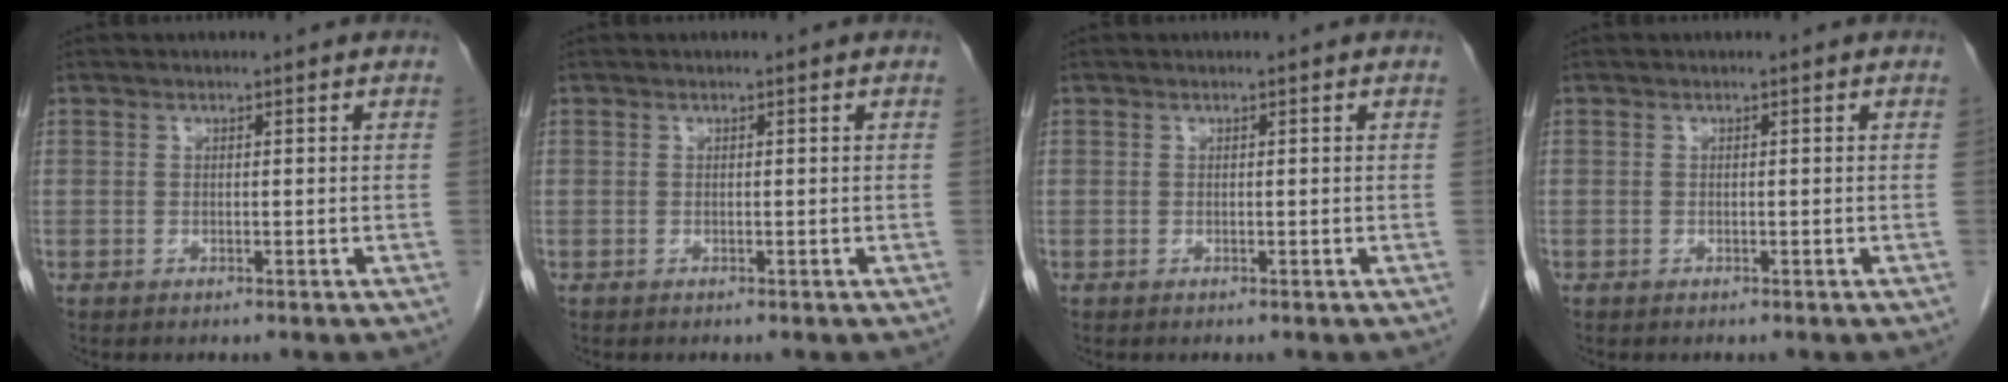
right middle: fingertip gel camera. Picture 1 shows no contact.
{"total": 0.0}
{"total": 0.0}
{"total": 0.0}